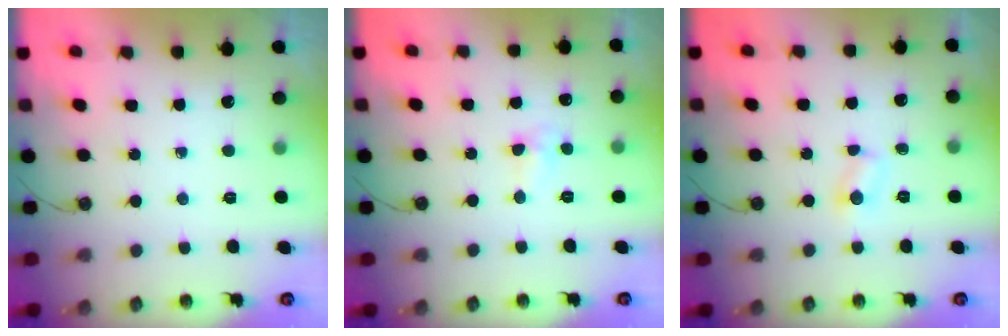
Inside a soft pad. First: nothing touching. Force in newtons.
{"total": 4.8, "press": 4.8, "slide": 0.6}
{"total": 2.5, "press": 2.5, "slide": 0.3}